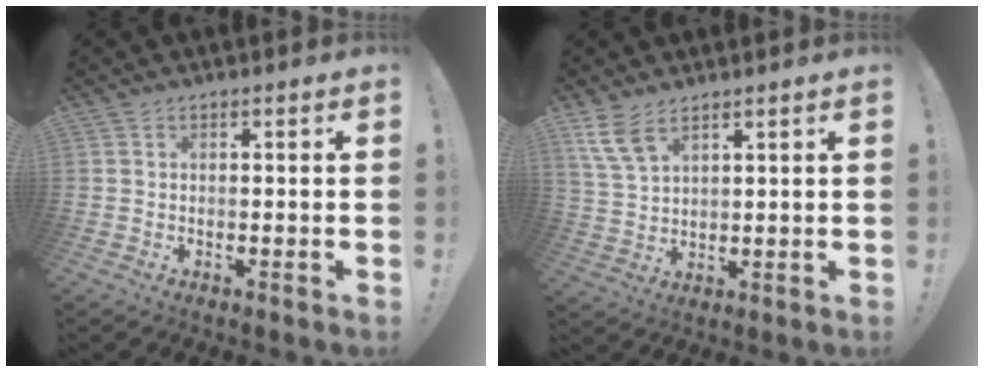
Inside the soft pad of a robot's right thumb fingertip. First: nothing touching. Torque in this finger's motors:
{"motor_torque": [0.02, 0.06, 0.27, 0.20, 0.00]}